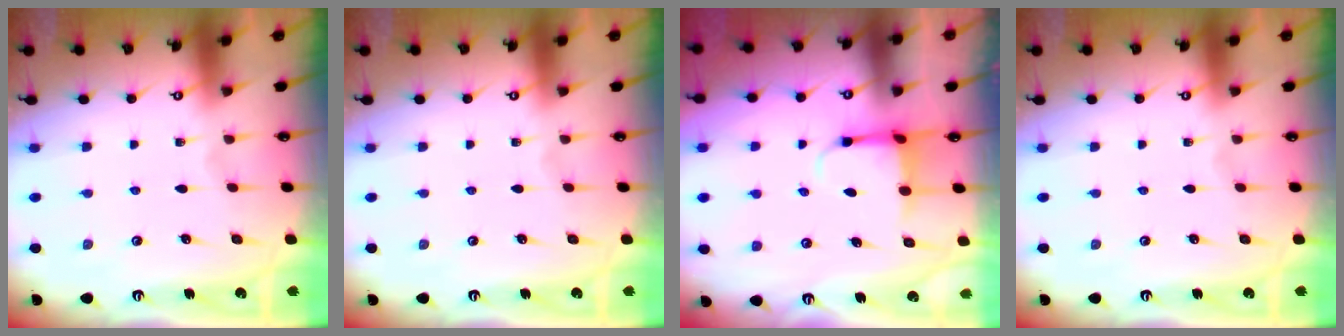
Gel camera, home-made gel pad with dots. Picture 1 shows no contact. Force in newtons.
{"total": 0.0}
{"total": 3.8, "press": 3.5, "slide": 1.3}
{"total": 0.0}